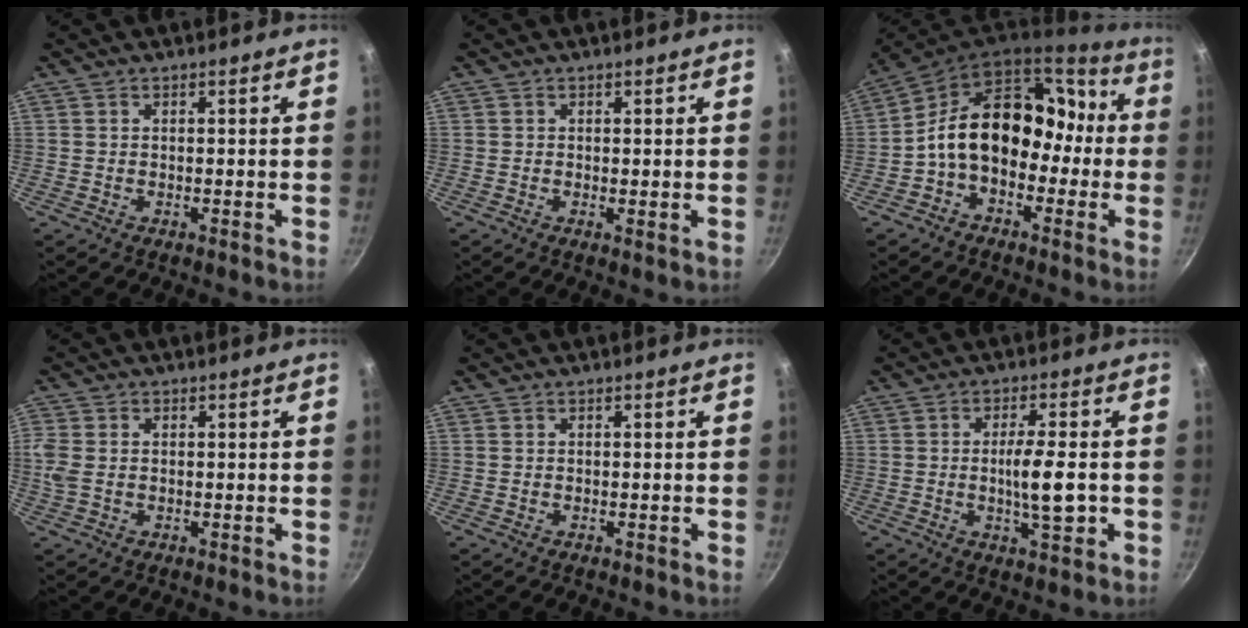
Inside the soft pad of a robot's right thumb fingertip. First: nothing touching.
{"total": 0.7, "force": [0.2, 0.3, 0.6], "torque": [-0.011, -0.007, -0.001]}
{"total": 17.6, "force": [-1.7, 12.8, 11.9], "torque": [-0.137, 0.071, -0.043]}
{"total": 3.7, "force": [0.2, 2.5, 2.7], "torque": [-0.065, 0.004, 0.000]}
{"total": 0.0}
{"total": 7.8, "force": [-1.1, 2.0, 7.4], "torque": [-0.121, 0.003, -0.020]}